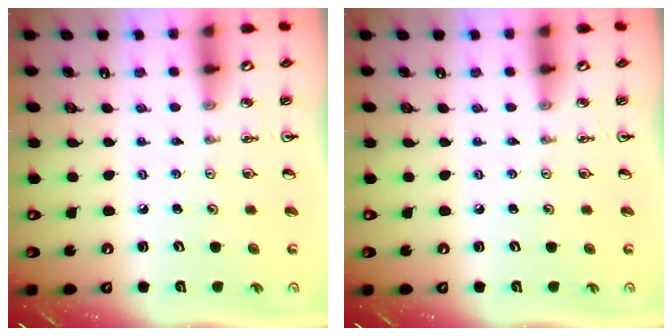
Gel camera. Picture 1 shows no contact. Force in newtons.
{"total": 0.0}